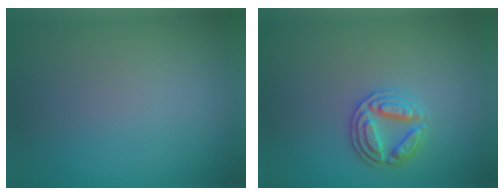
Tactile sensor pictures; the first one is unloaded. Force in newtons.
{"total": 2.8, "press": 2.8, "slide": 0.2}